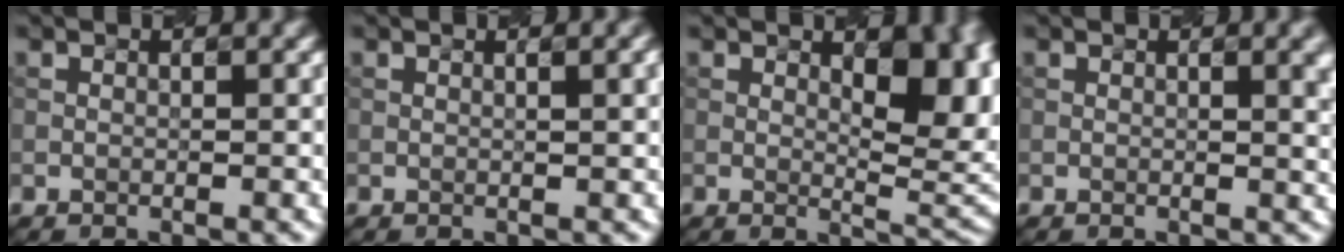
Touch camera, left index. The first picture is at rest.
{"total": 2.7, "force": [0.7, 1.0, 2.5], "torque": [-0.020, 0.009, 0.002]}
{"total": 9.0, "force": [1.7, 4.0, 7.9], "torque": [-0.086, 0.001, 0.036]}
{"total": 3.5, "force": [0.8, 1.3, 3.1], "torque": [-0.023, 0.009, 0.013]}